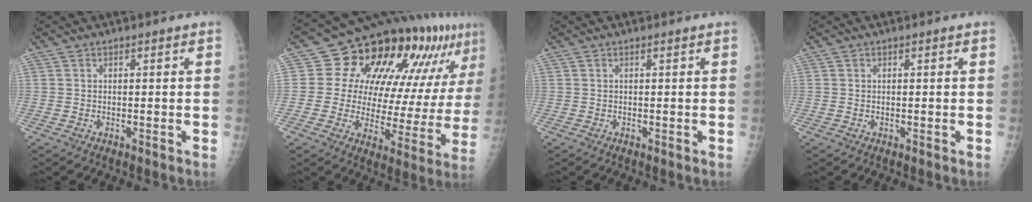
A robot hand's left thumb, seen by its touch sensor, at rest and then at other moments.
{"total": 23.5, "force": [12.3, 11.4, 16.5], "torque": [-0.199, -0.017, 0.168]}
{"total": 0.0}
{"total": 0.0}